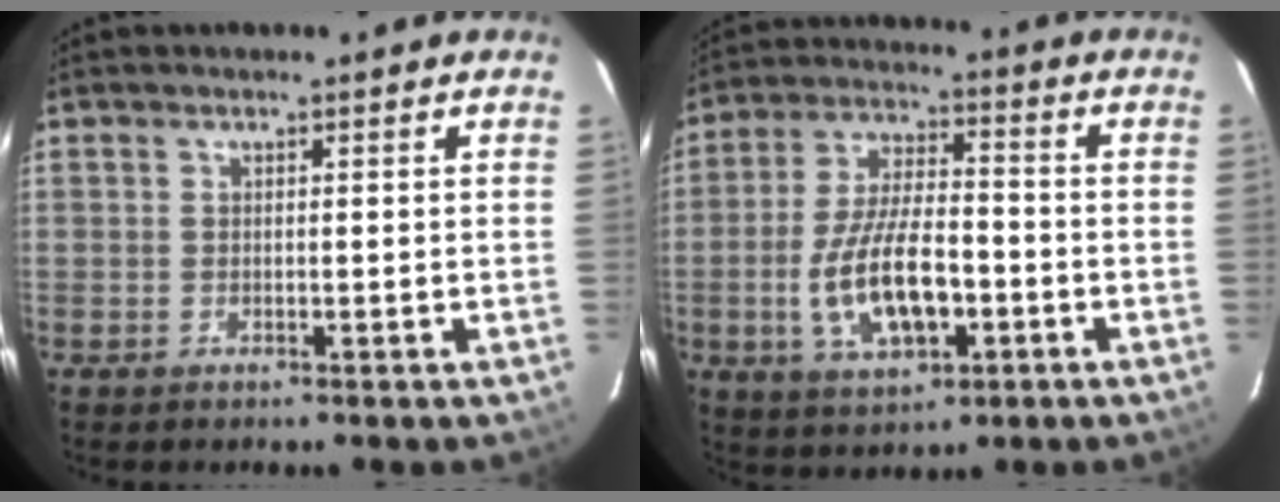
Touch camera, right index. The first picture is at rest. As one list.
[{"total": 13.9, "force": [-4.0, 6.0, 11.8], "torque": [-0.240, -0.003, -0.063]}]